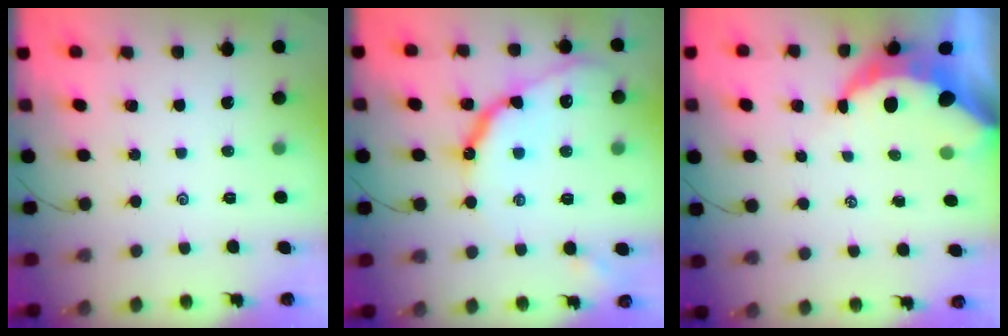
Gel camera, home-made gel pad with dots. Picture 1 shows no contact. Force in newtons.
{"total": 14.3, "press": 14.2, "slide": 1.0}
{"total": 8.5, "press": 8.5, "slide": 0.7}